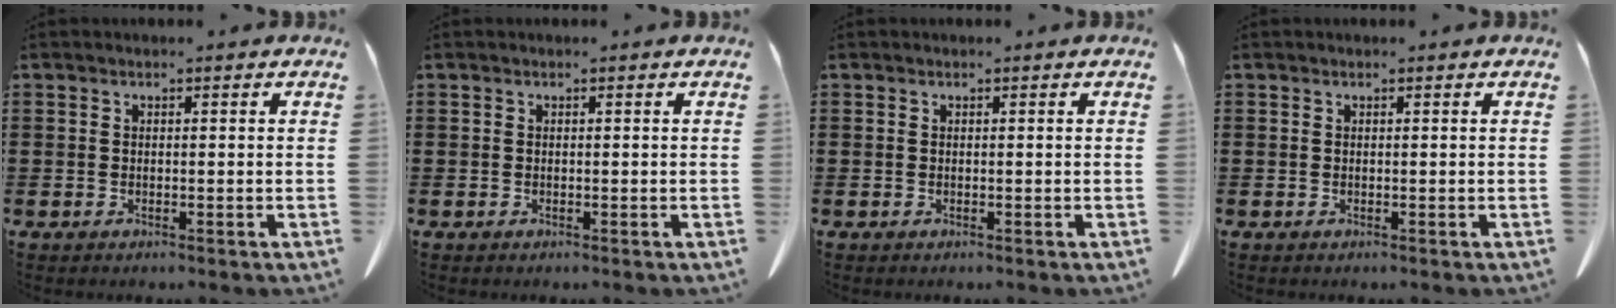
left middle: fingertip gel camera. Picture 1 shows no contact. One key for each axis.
{"total": 0.0}
{"total": 0.0}
{"total": 0.0}